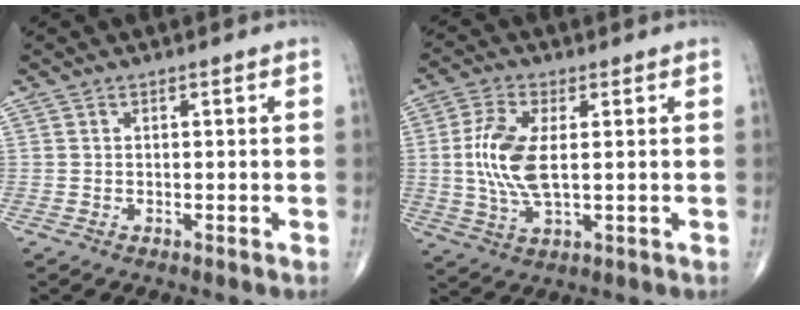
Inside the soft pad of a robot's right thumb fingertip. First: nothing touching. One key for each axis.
{"total": 10.0, "fx": 0.7, "fy": 4.3, "fz": 8.9, "tx": -0.198, "ty": -0.005, "tz": 0.018}